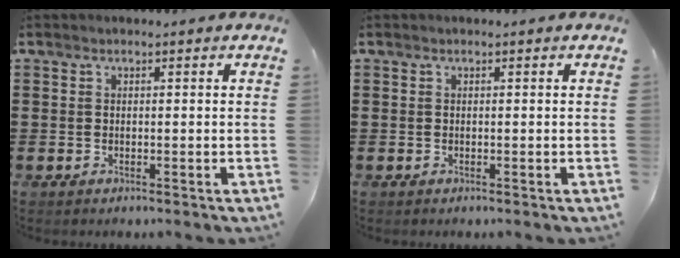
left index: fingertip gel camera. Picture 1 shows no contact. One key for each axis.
{"total": 0.0}